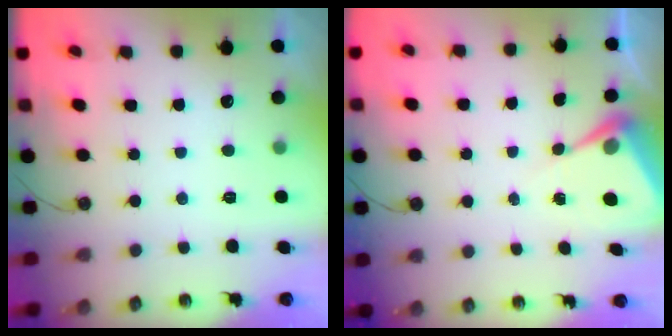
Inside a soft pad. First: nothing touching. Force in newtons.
{"total": 6.5, "press": 6.5, "slide": 0.5}